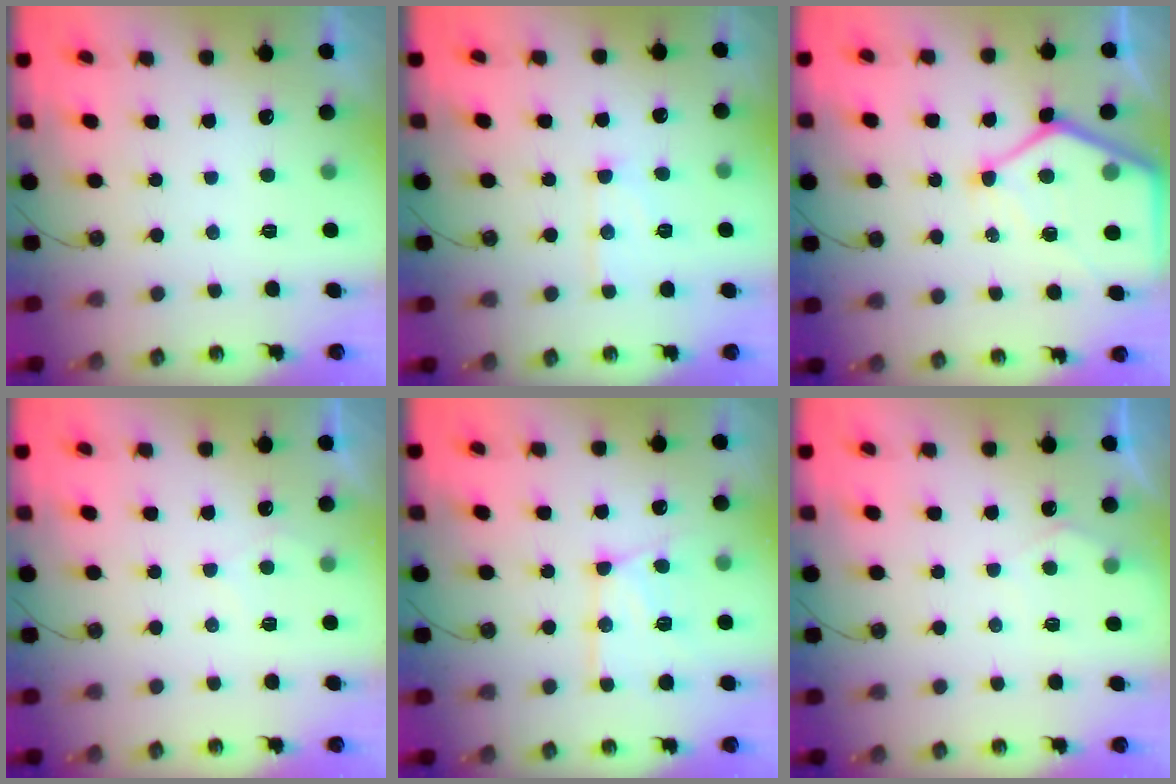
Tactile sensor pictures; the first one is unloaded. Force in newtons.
{"total": 8.2, "press": 8.1, "slide": 0.7}
{"total": 13.7, "press": 13.6, "slide": 1.5}
{"total": 4.8, "press": 4.8, "slide": 0.6}
{"total": 13.7, "press": 13.6, "slide": 1.5}
{"total": 4.0, "press": 4.0, "slide": 0.5}